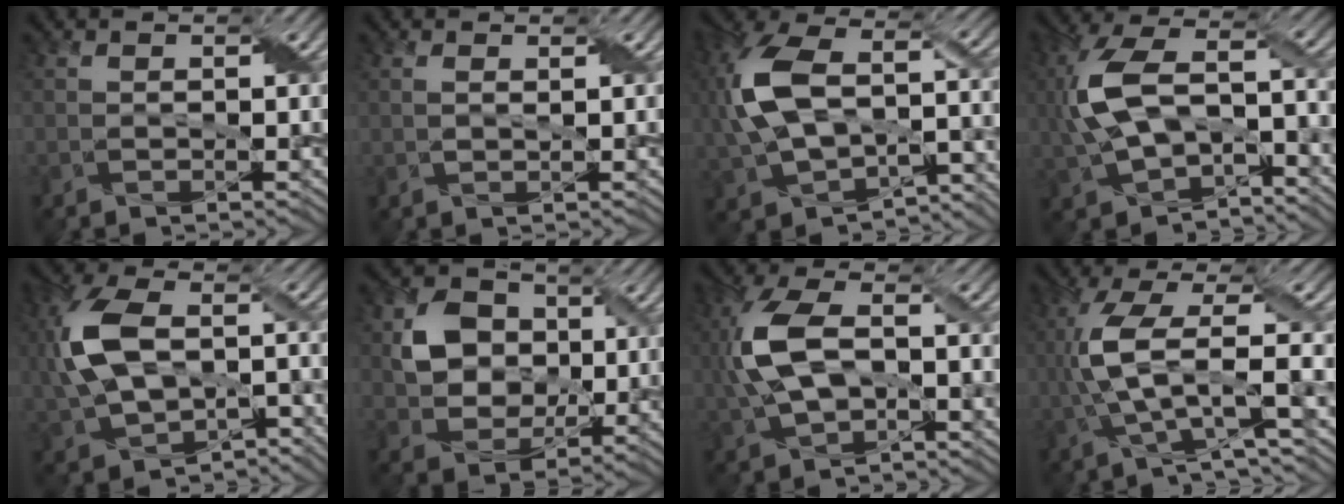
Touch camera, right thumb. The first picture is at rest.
{"total": 0.5, "force": [0.5, 0.0, 0.1], "torque": [-0.005, 0.002, 0.009]}
{"total": 15.7, "force": [-1.3, 9.7, 12.3], "torque": [-0.281, -0.011, -0.014]}
{"total": 12.6, "force": [-1.4, 6.7, 10.6], "torque": [-0.238, 0.003, -0.032]}
{"total": 14.0, "force": [-1.3, 8.6, 11.0], "torque": [-0.249, -0.004, -0.026]}
{"total": 6.7, "force": [1.3, 5.9, 3.0], "torque": [-0.070, 0.003, 0.018]}
{"total": 10.0, "force": [-0.3, 5.4, 8.4], "torque": [-0.208, 0.009, -0.005]}
{"total": 10.3, "force": [-0.4, 3.7, 9.7], "torque": [-0.205, 0.007, -0.010]}